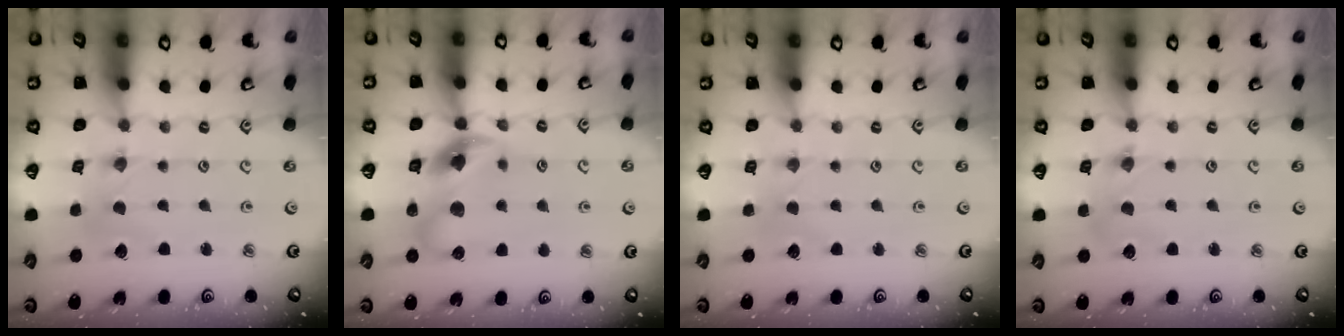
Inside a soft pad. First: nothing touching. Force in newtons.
{"total": 11.6, "press": 11.5, "slide": 1.7}
{"total": 0.9, "press": 0.8, "slide": 0.2}
{"total": 2.1, "press": 2.1, "slide": 0.3}